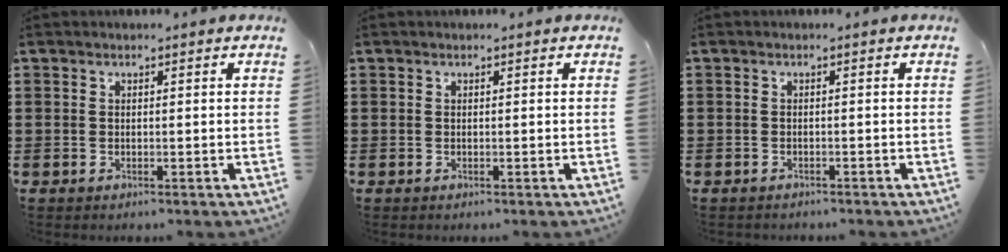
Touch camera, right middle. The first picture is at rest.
{"total": 0.0}
{"total": 0.6, "force": [-0.6, 0.0, 0.0], "torque": [-0.002, -0.001, -0.012]}